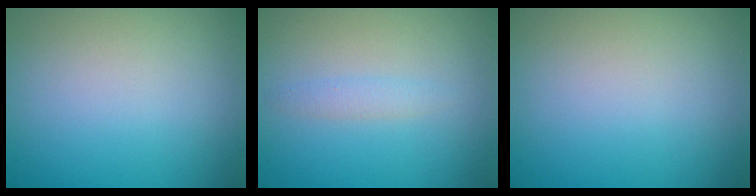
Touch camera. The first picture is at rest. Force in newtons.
{"total": 1.2, "press": 1.2, "slide": 0.0}
{"total": 0.0}